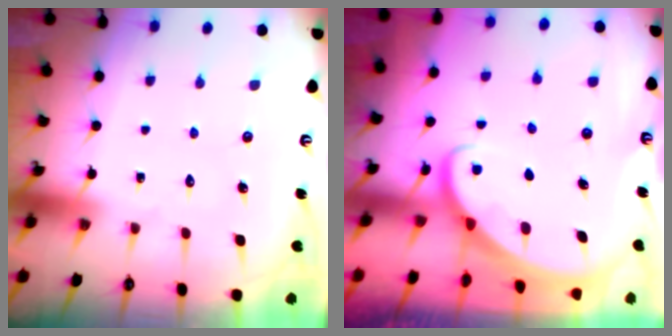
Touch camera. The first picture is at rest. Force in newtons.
{"total": 2.2, "press": 2.2, "slide": 0.3}